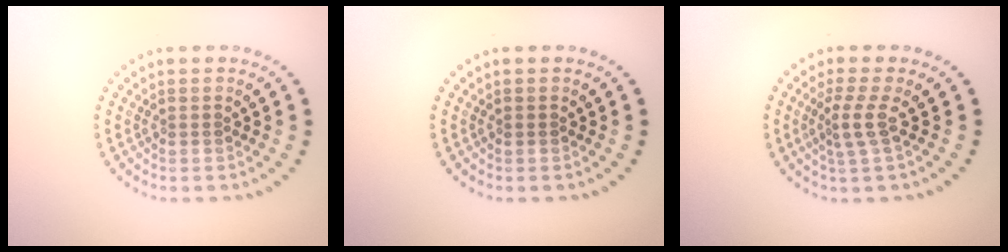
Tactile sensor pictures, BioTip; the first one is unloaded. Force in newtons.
{"total": 0.5, "press": 0.5, "slide": 0.1}
{"total": 2.2, "press": 1.4, "slide": 1.7}